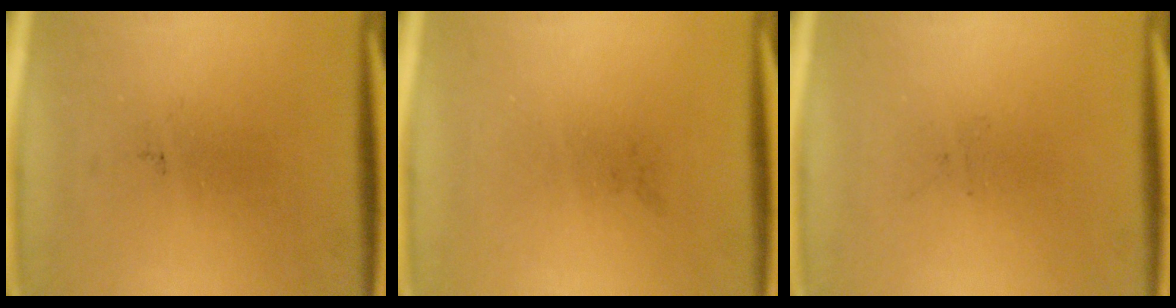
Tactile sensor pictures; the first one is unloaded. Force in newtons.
{"total": 0.0}
{"total": 0.0}